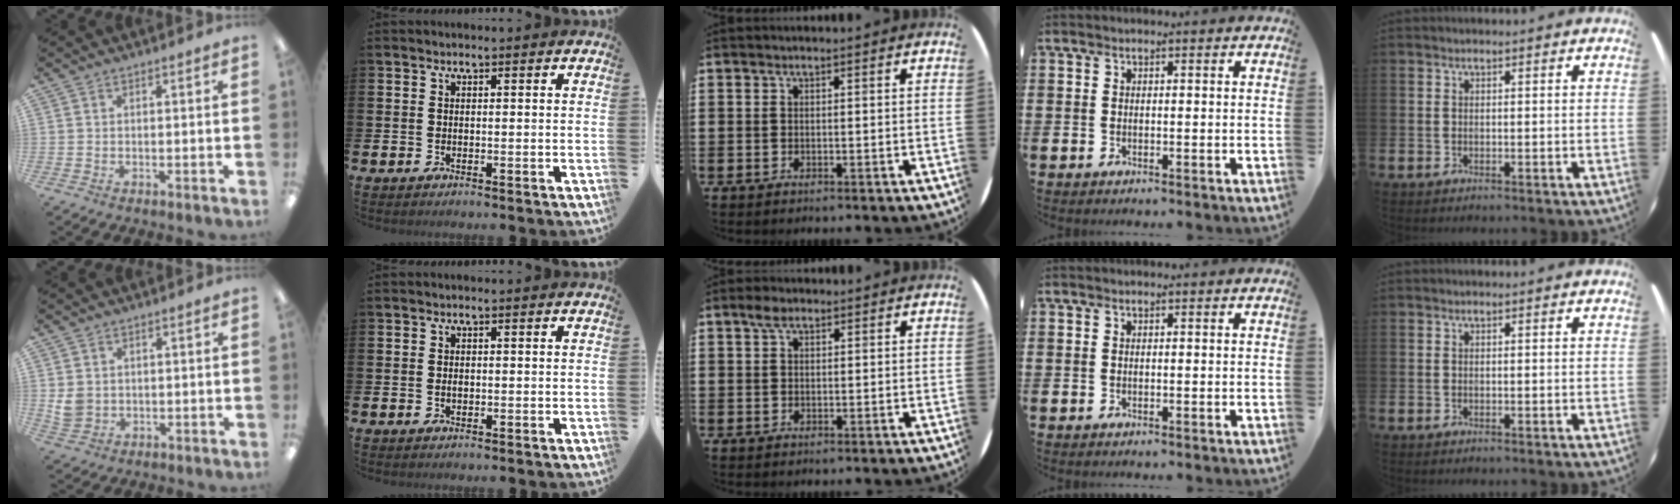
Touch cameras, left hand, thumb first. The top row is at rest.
{"thumb": {"total": 4.1, "force": [1.1, 3.6, 1.7], "torque": [-0.027, 0.003, 0.024]}, "index": {"total": 0.8, "force": [-0.1, 0.5, 0.6], "torque": [-0.008, 0.003, -0.004]}, "middle": {"total": 2.1, "force": [1.4, 1.2, 1.1], "torque": [-0.018, 0.002, 0.023]}}